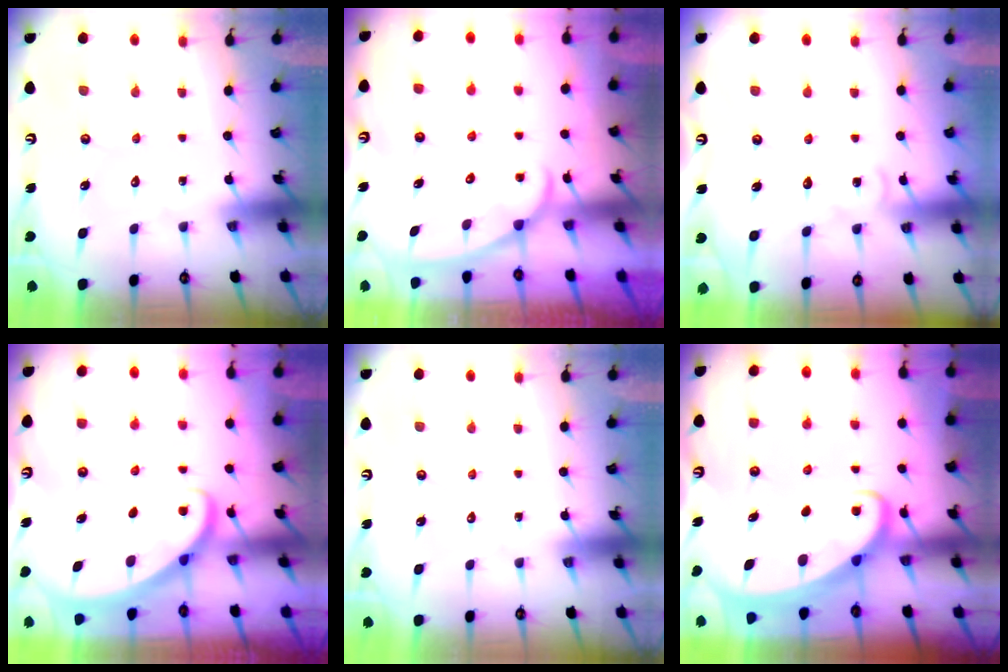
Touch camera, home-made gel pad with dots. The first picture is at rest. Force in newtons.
{"total": 1.5, "press": 1.4, "slide": 0.2}
{"total": 7.5, "press": 7.4, "slide": 0.7}
{"total": 2.9, "press": 2.9, "slide": 0.2}
{"total": 0.0}
{"total": 2.7, "press": 2.7, "slide": 0.3}